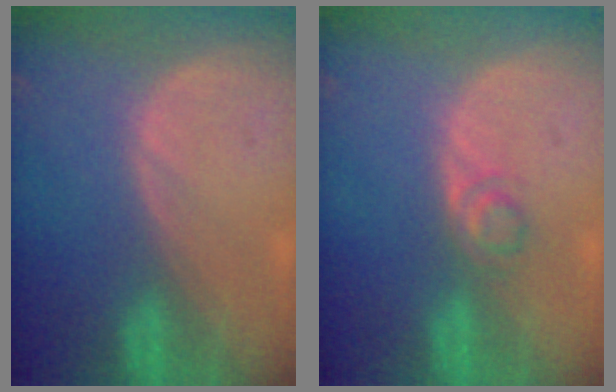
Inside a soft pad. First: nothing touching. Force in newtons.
{"total": 2.2, "press": 2.2, "slide": 0.2}